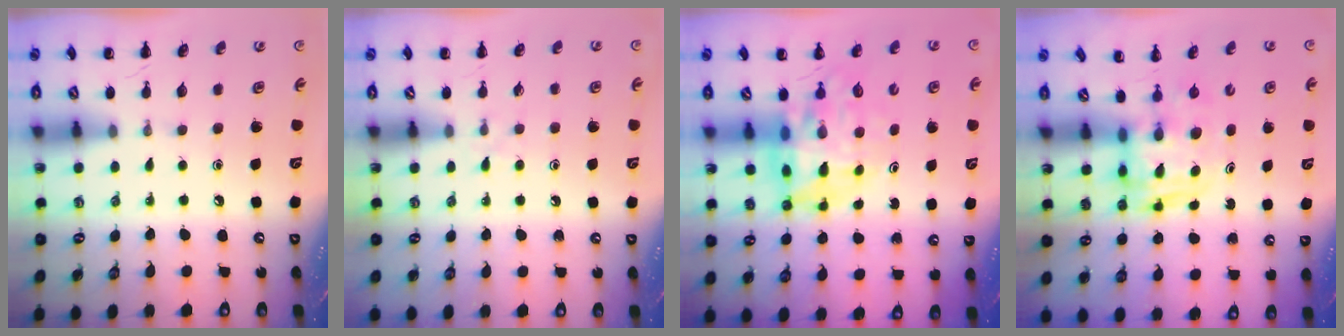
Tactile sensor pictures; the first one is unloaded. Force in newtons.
{"total": 3.4, "press": 3.2, "slide": 1.2}
{"total": 10.6, "press": 10.1, "slide": 3.3}
{"total": 2.8, "press": 2.8, "slide": 0.2}